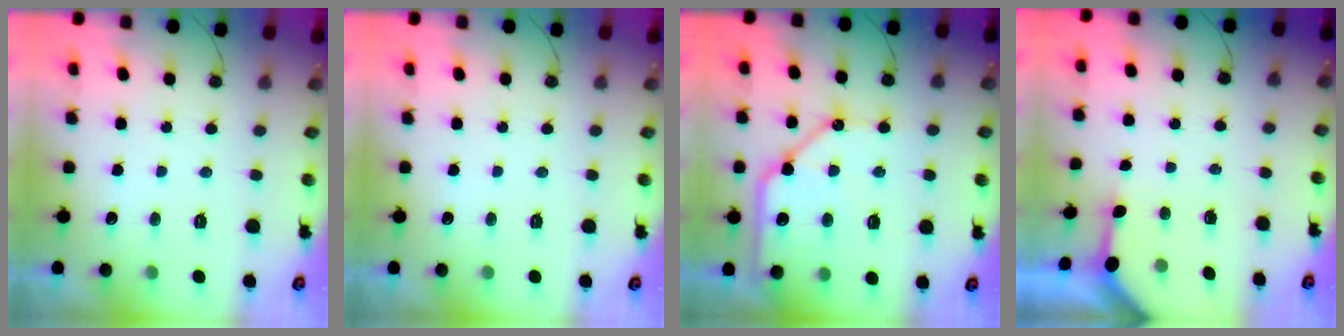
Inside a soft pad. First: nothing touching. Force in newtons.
{"total": 0.0}
{"total": 13.7, "press": 13.6, "slide": 1.7}
{"total": 2.9, "press": 2.8, "slide": 0.3}